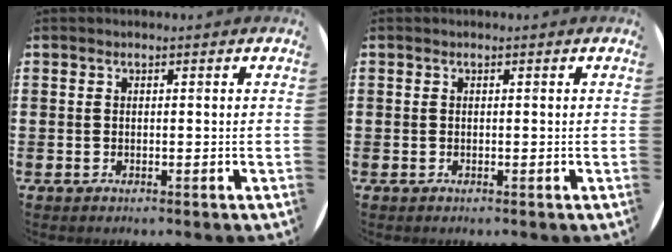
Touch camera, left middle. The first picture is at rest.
{"total": 0.0}